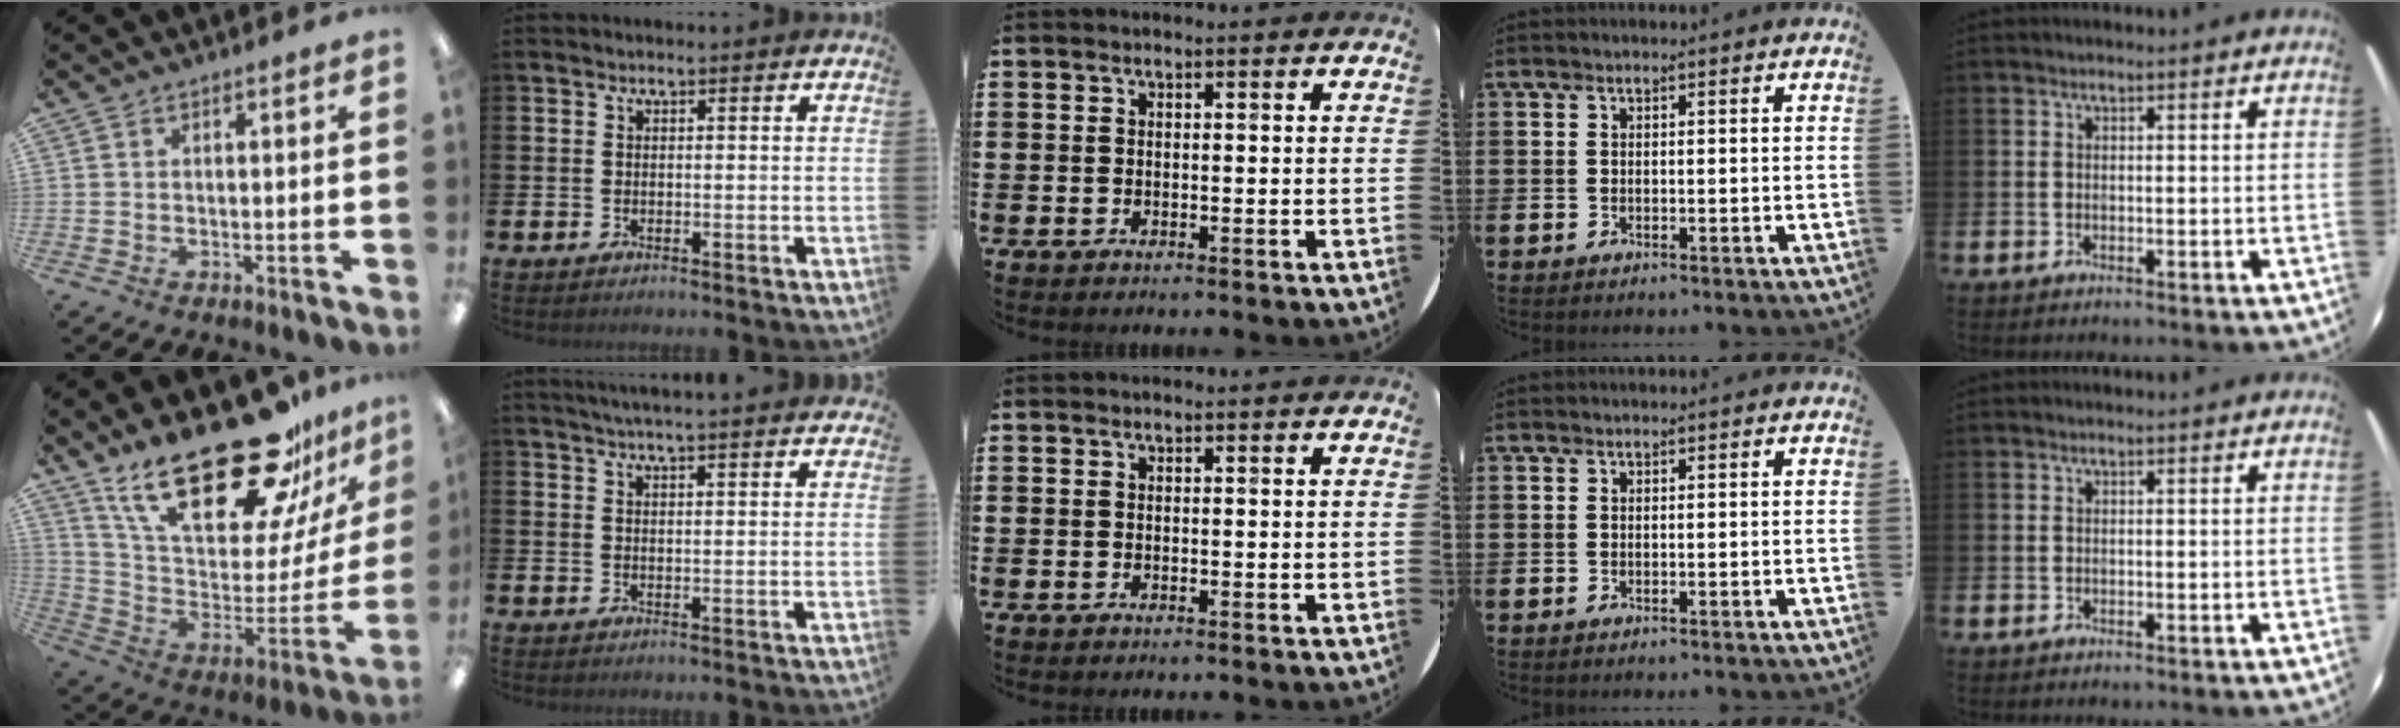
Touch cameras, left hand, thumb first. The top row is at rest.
{"thumb": {"total": 28.6, "force": [19.9, 9.7, 18.1], "torque": [-0.303, -0.135, 0.344]}, "index": {"total": 3.9, "force": [3.8, -0.6, 0.6], "torque": [-0.017, -0.017, 0.069]}}